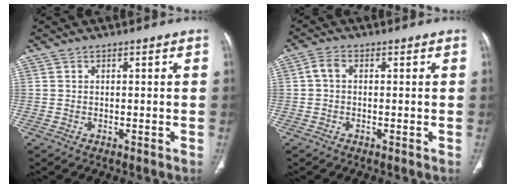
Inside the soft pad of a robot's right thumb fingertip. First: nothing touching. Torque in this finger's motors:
{"motor_torque": [0.00, 0.00, 0.12, -0.12, 0.00]}